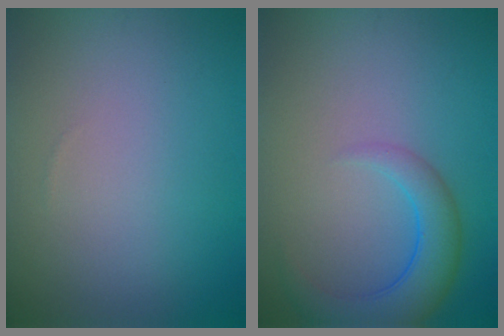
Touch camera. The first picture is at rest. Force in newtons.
{"total": 4.6, "press": 4.6, "slide": 0.4}